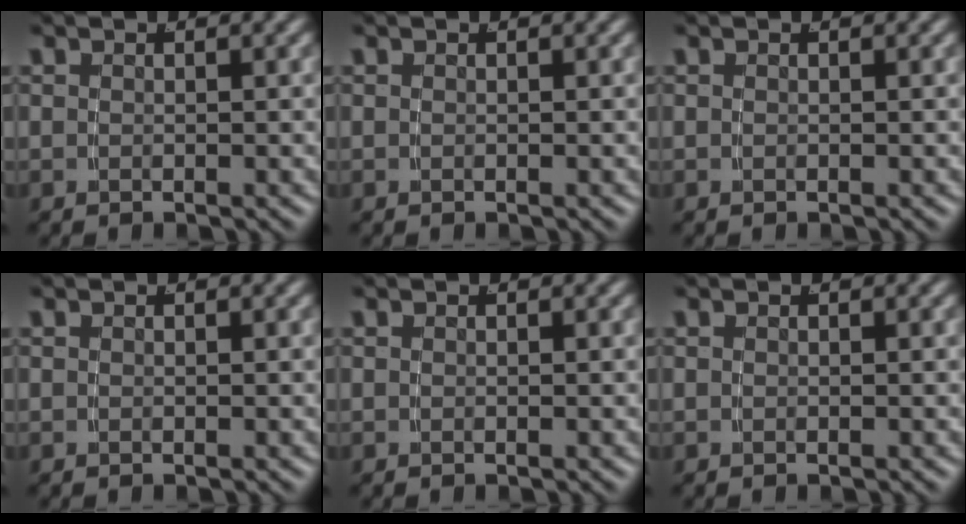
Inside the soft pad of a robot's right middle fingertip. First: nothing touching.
{"total": 0.0}
{"total": 0.0}
{"total": 0.0}
{"total": 0.0}
{"total": 0.0}